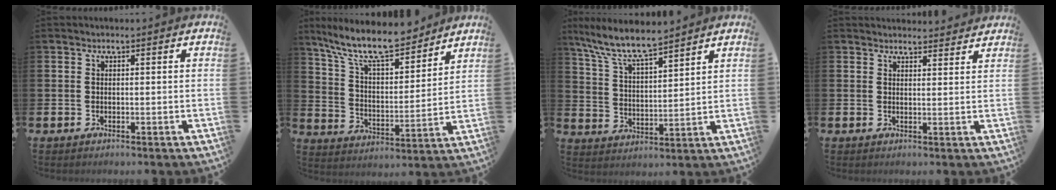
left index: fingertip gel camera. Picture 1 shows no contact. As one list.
[{"total": 11.6, "force": [10.2, 2.7, 4.9], "torque": [-0.130, -0.055, 0.180]}, {"total": 8.5, "force": [7.8, 1.0, 3.4], "torque": [-0.096, -0.038, 0.141]}, {"total": 2.3, "force": [2.3, 0.4, -0.2], "torque": [0.009, -0.016, 0.039]}]